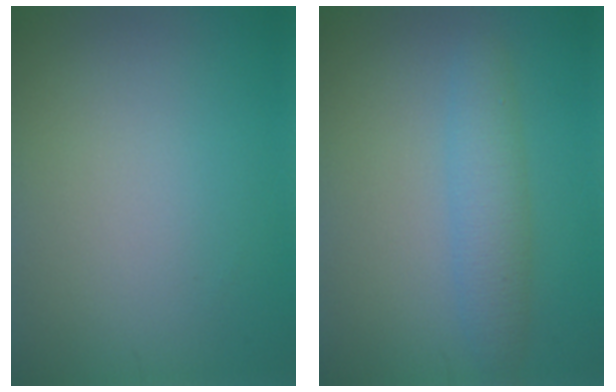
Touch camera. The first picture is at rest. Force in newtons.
{"total": 2.9, "press": 2.9, "slide": 0.1}